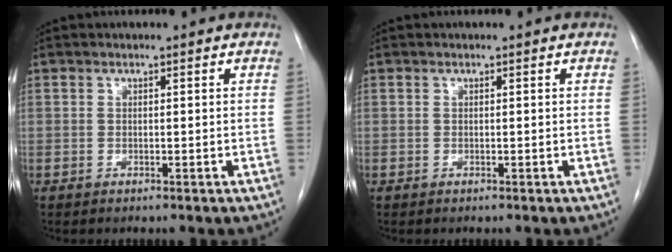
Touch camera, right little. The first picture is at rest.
{"total": 0.0}